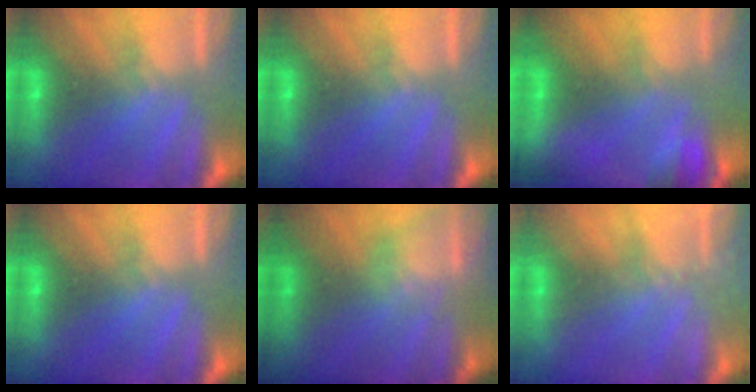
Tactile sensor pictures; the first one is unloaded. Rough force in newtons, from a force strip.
{"total": 0.0}
{"total": 4.9}
{"total": 0.0}
{"total": 4.4}
{"total": 2.0}